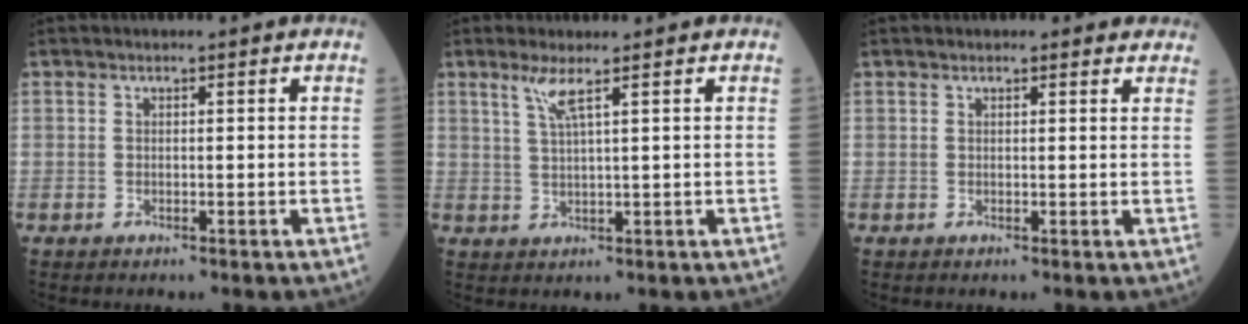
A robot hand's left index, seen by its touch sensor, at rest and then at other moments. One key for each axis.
{"total": 2.8, "fx": 1.6, "fy": -0.5, "fz": 2.3, "tx": -0.055, "ty": -0.005, "tz": 0.035}
{"total": 2.5, "fx": 2.2, "fy": 1.0, "fz": 0.5, "tx": -0.002, "ty": 0.006, "tz": 0.014}